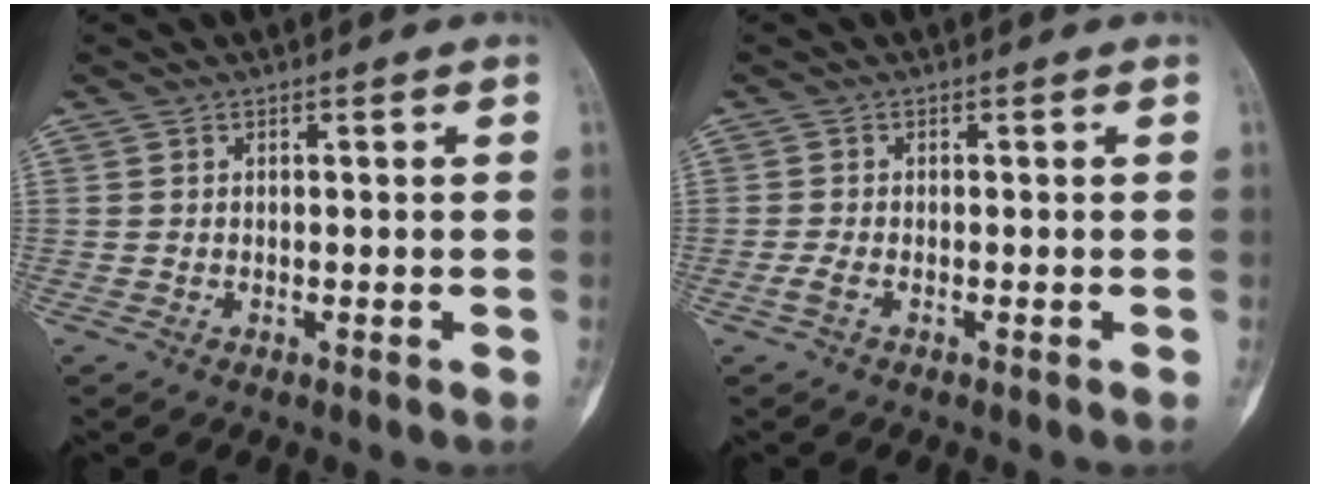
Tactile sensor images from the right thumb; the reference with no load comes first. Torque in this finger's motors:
{"motor_torque": [0.28, 0.28, 0.16, -0.16, 0.00]}